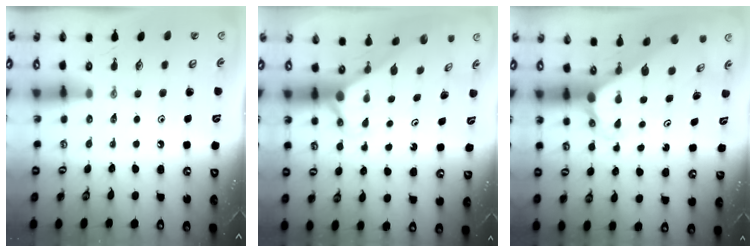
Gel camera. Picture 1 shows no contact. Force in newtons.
{"total": 2.7, "press": 2.7, "slide": 0.0}
{"total": 4.0, "press": 4.0, "slide": 0.3}